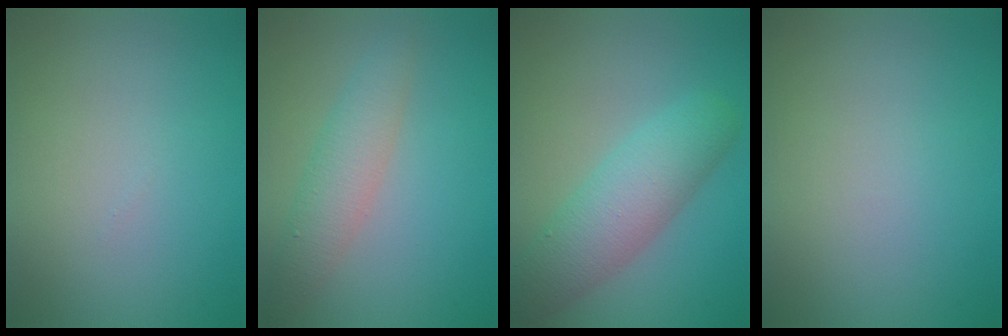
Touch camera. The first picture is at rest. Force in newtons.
{"total": 3.2, "press": 3.2, "slide": 0.1}
{"total": 5.7, "press": 5.7, "slide": 0.2}
{"total": 0.0}